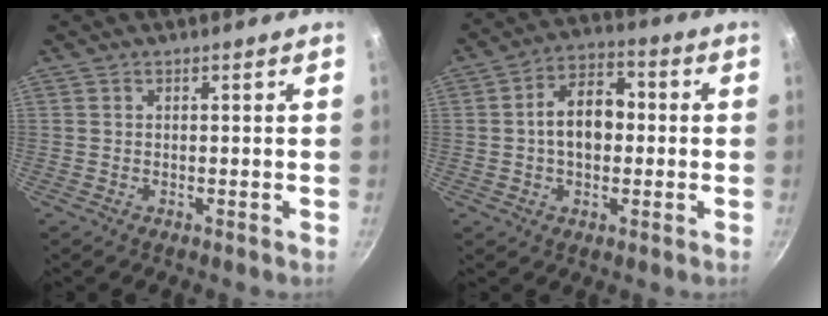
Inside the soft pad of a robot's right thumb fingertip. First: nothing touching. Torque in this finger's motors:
{"motor_torque": [0.33, 1.97, 0.97, -0.17, 0.07]}